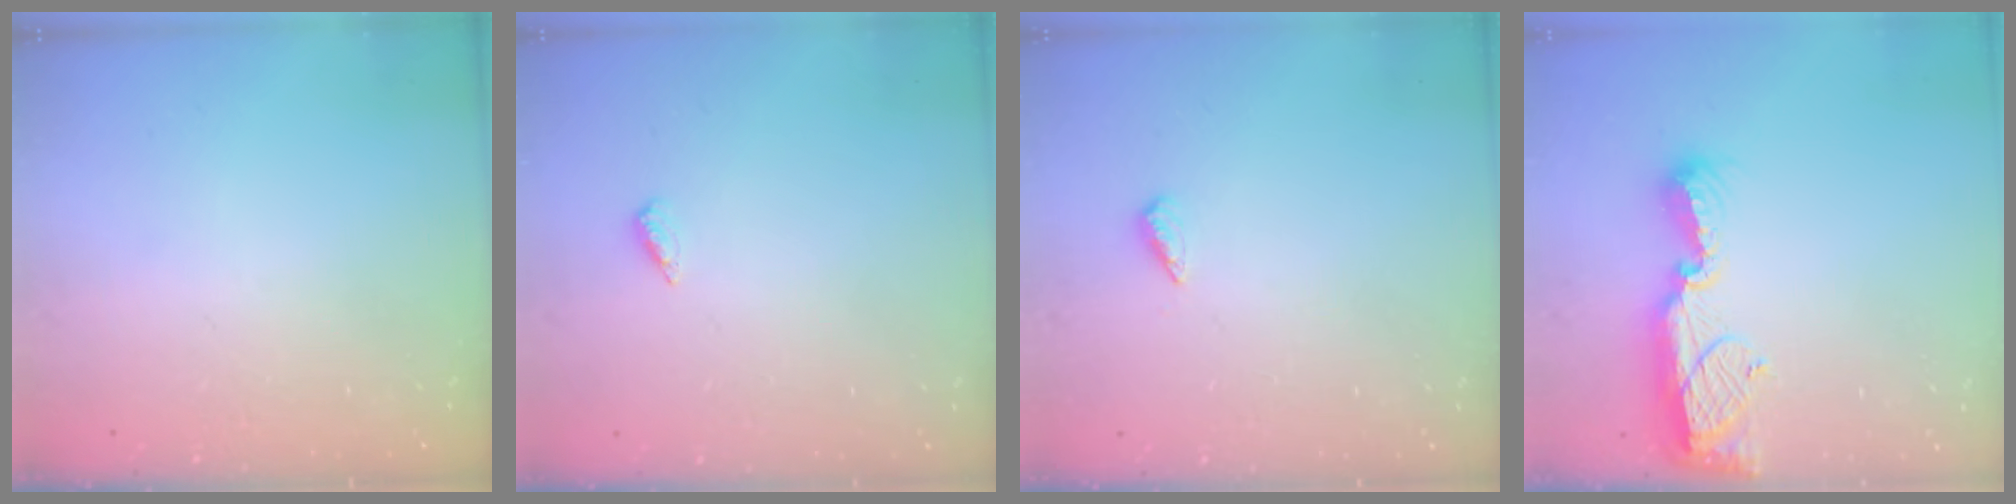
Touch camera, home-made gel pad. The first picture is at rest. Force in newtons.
{"total": 2.6, "press": 2.2, "slide": 1.3}
{"total": 3.6, "press": 3.4, "slide": 1.2}
{"total": 13.3, "press": 12.2, "slide": 5.5}